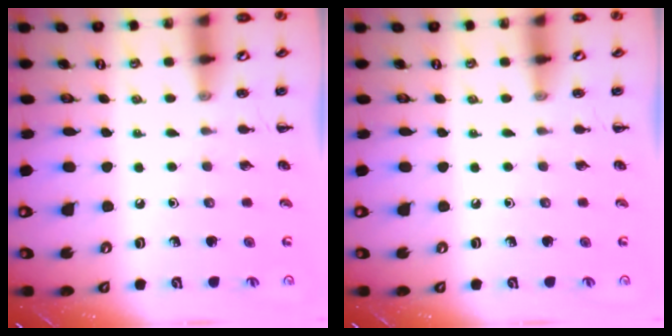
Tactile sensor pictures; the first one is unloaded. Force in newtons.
{"total": 0.0}